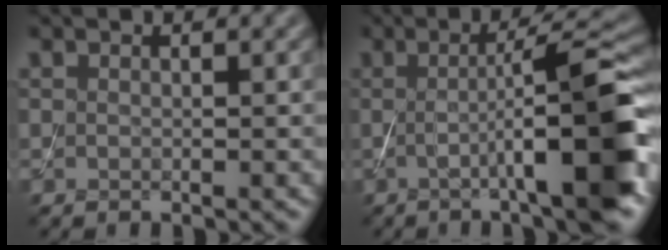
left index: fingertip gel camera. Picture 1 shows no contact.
{"total": 10.4, "force": [-1.4, 1.8, 10.1], "torque": [-0.123, 0.009, -0.030]}